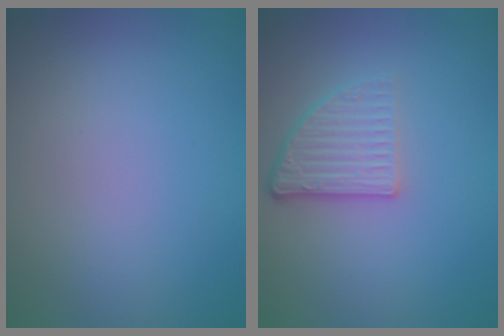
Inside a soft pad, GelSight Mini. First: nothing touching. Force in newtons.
{"total": 3.8, "press": 2.6, "slide": 2.8}